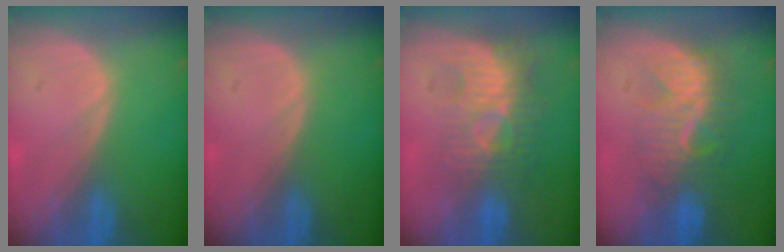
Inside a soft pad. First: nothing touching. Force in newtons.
{"total": 0.0}
{"total": 9.8, "press": 8.5, "slide": 4.9}
{"total": 8.2, "press": 7.9, "slide": 2.3}